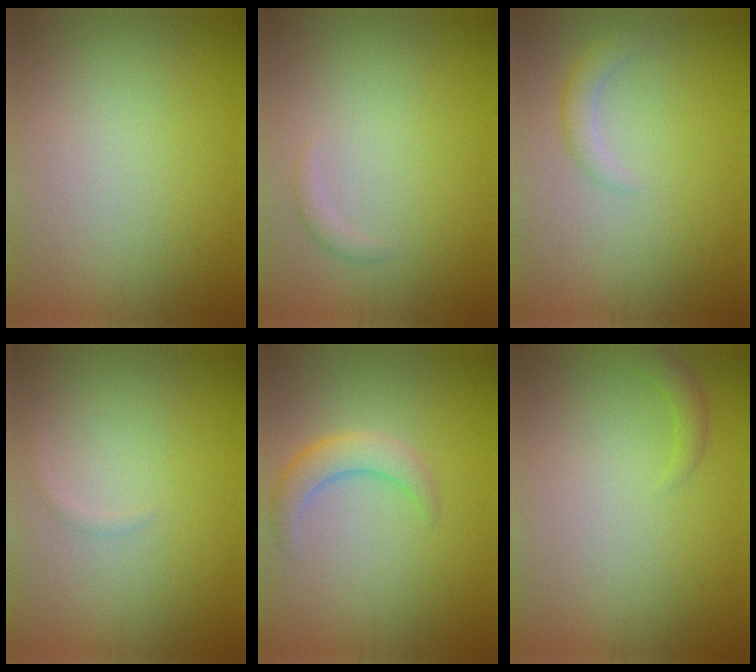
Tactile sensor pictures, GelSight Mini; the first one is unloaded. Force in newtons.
{"total": 0.8, "press": 0.8, "slide": 0.1}
{"total": 1.5, "press": 1.5, "slide": 0.1}
{"total": 0.5, "press": 0.5, "slide": 0.0}
{"total": 2.9, "press": 2.9, "slide": 0.1}
{"total": 1.3, "press": 1.3, "slide": 0.2}